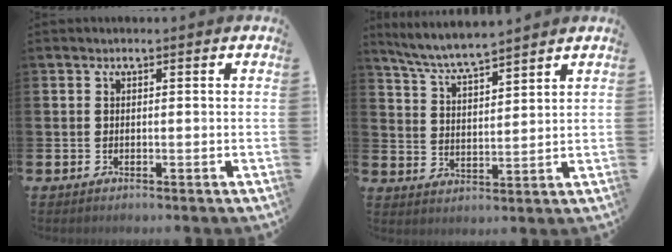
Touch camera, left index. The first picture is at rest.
{"total": 6.0, "force": [5.8, 0.3, 1.5], "torque": [-0.052, -0.030, 0.102]}